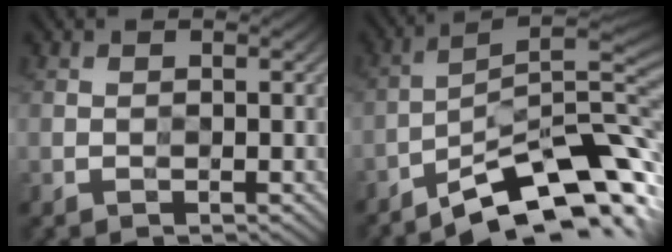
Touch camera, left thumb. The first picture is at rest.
{"total": 12.0, "force": [-7.5, 2.8, 8.9], "torque": [-0.148, 0.000, -0.135]}